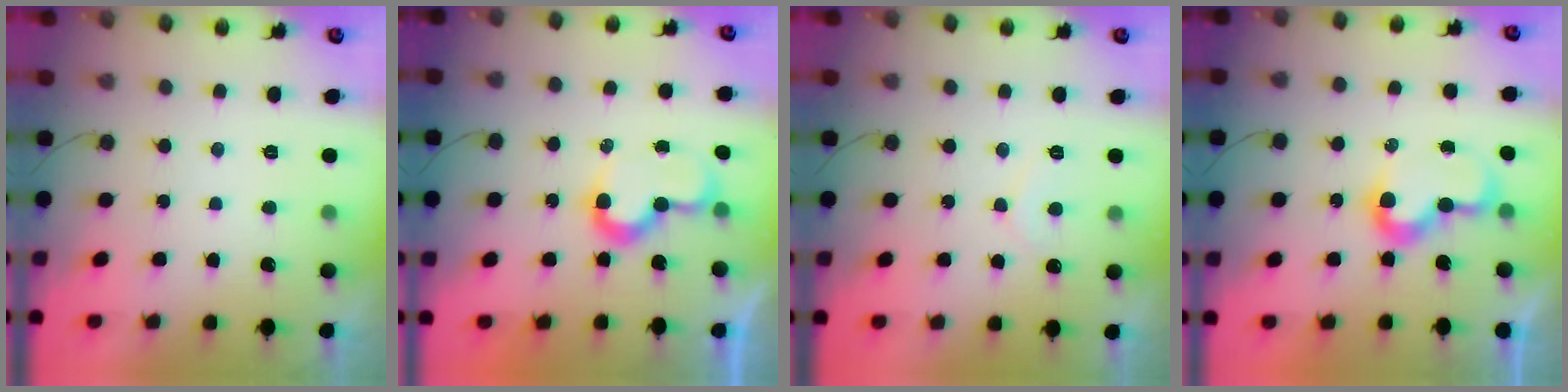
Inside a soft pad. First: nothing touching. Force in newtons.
{"total": 7.6, "press": 7.6, "slide": 0.2}
{"total": 5.1, "press": 5.0, "slide": 0.4}
{"total": 8.0, "press": 8.0, "slide": 0.3}